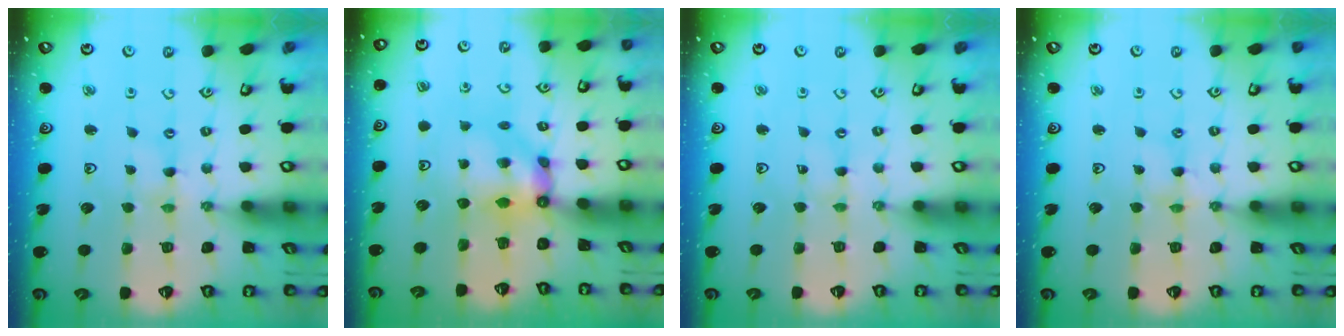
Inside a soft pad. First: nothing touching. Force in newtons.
{"total": 7.4, "press": 7.4, "slide": 0.4}
{"total": 0.0}
{"total": 1.5, "press": 1.4, "slide": 0.3}